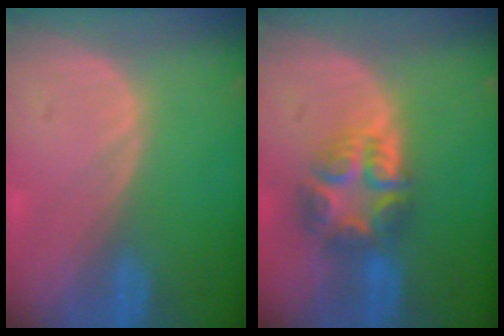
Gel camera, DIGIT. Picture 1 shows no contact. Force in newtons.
{"total": 7.6, "press": 6.7, "slide": 3.6}